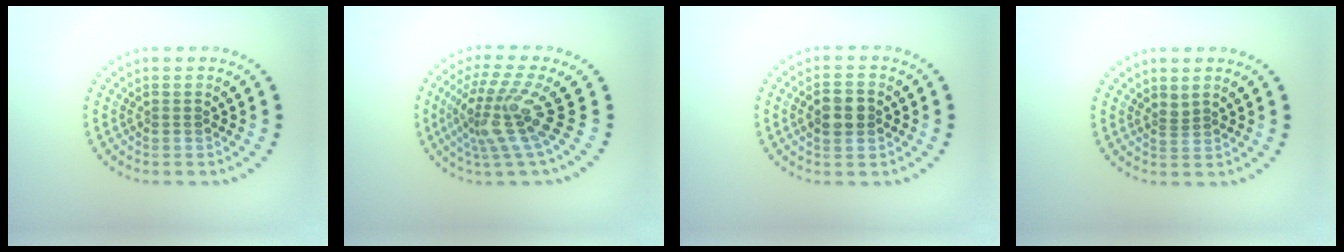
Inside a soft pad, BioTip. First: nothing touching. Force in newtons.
{"total": 4.7, "press": 3.1, "slide": 3.6}
{"total": 3.2, "press": 3.1, "slide": 0.1}
{"total": 0.6, "press": 0.3, "slide": 0.5}